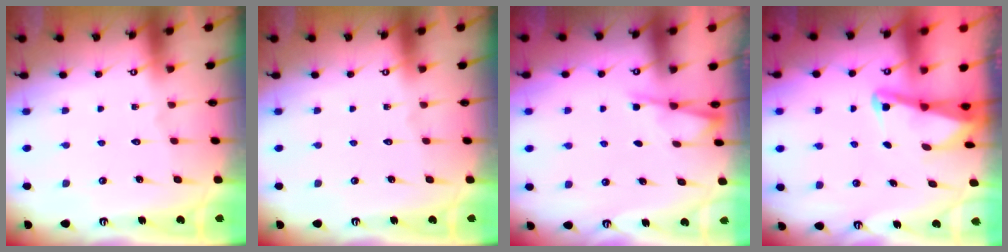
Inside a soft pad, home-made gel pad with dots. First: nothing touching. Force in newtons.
{"total": 0.0}
{"total": 2.6, "press": 2.6, "slide": 0.3}
{"total": 2.1, "press": 2.1, "slide": 0.3}